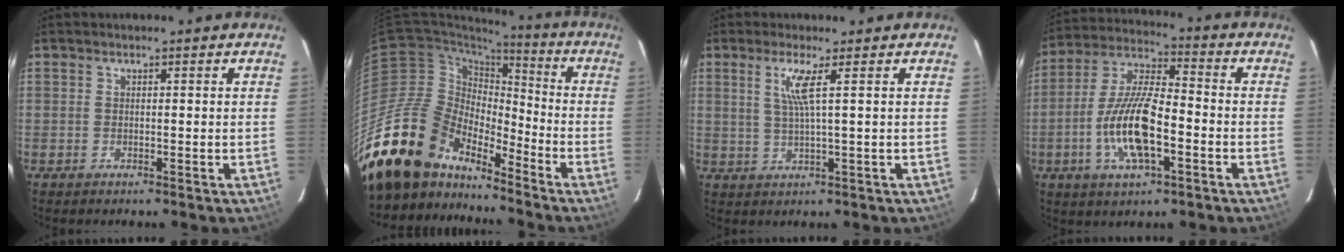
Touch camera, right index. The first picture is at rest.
{"total": 22.5, "force": [-18.6, 10.1, 7.6], "torque": [-0.154, 0.008, -0.325]}
{"total": 4.2, "force": [1.6, -0.8, 3.8], "torque": [-0.070, -0.004, 0.034]}
{"total": 14.3, "force": [-4.5, 4.7, 12.8], "torque": [-0.266, -0.003, -0.085]}